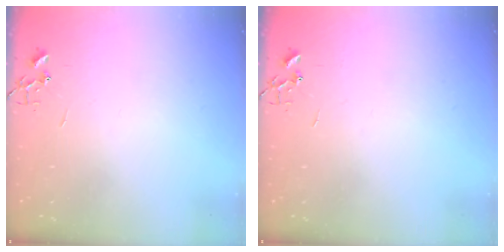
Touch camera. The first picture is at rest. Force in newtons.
{"total": 0.0}